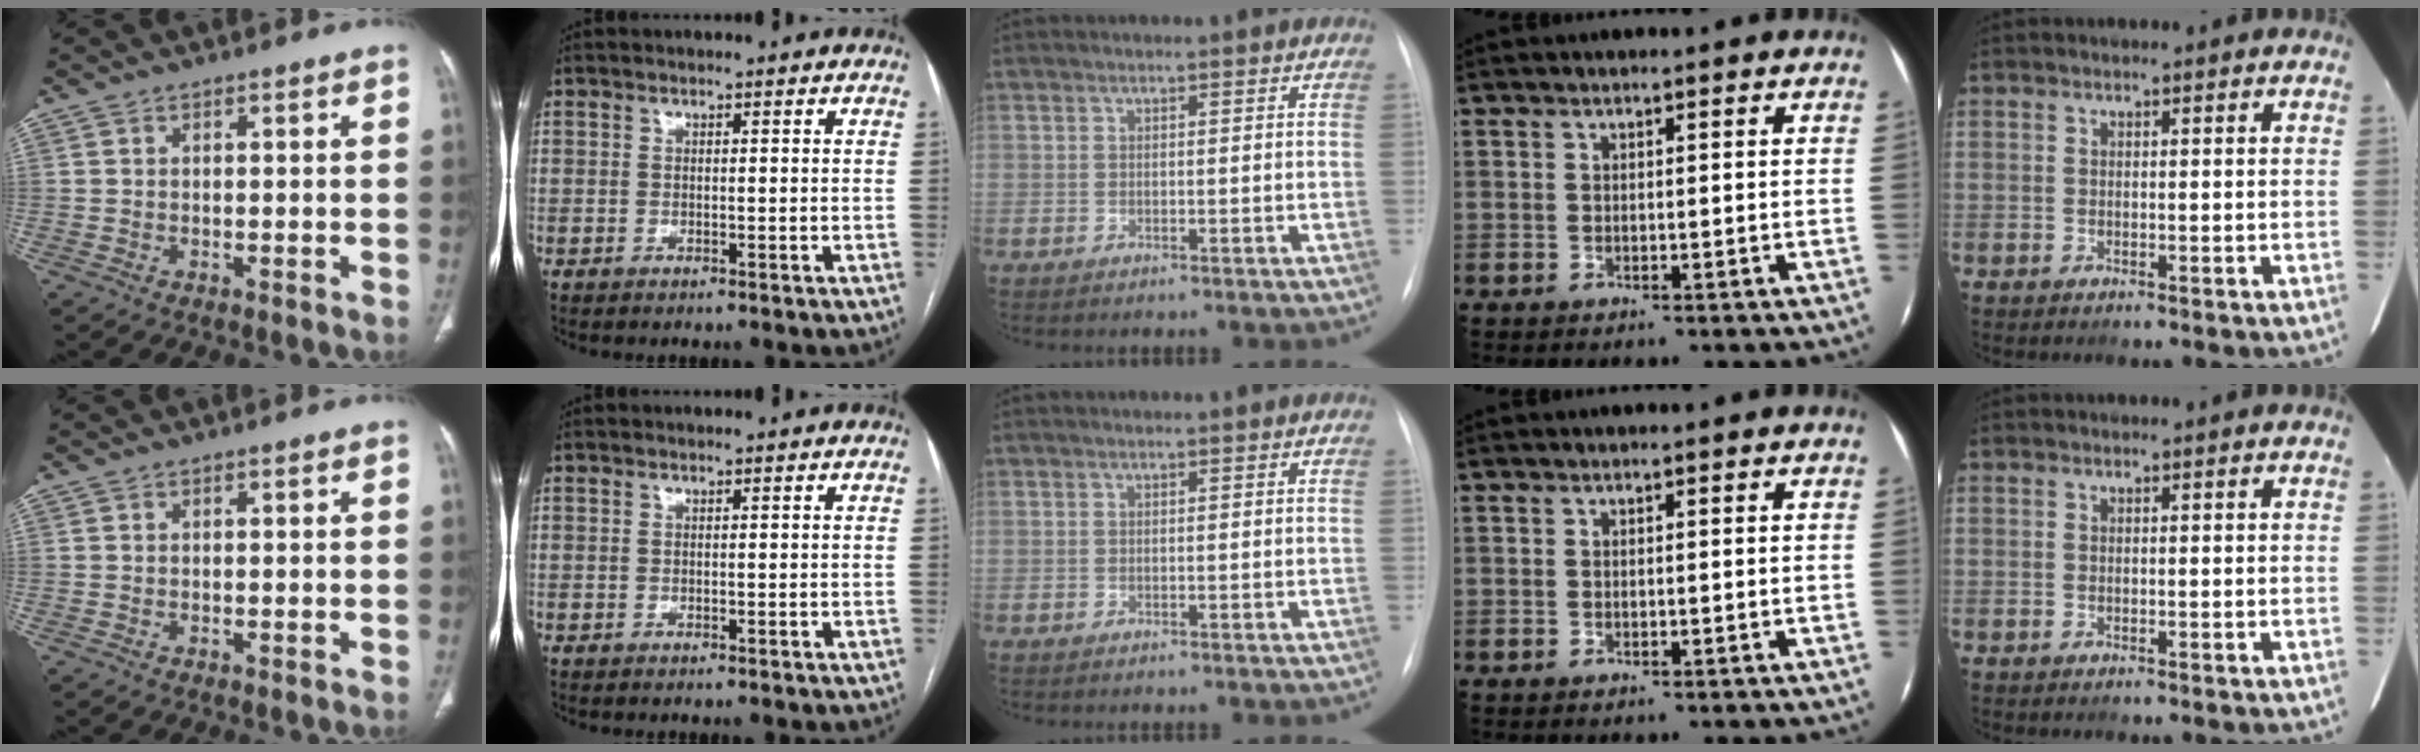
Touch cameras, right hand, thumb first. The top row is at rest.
{}